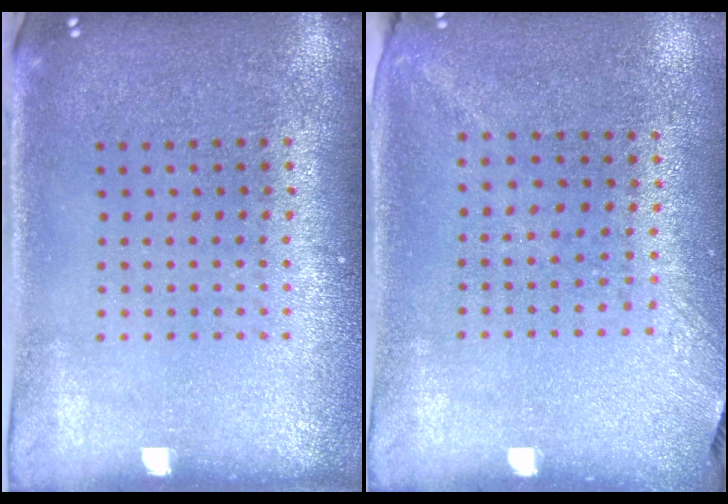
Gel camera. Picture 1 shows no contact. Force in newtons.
{"total": 1.3, "press": 1.0, "slide": 0.8}